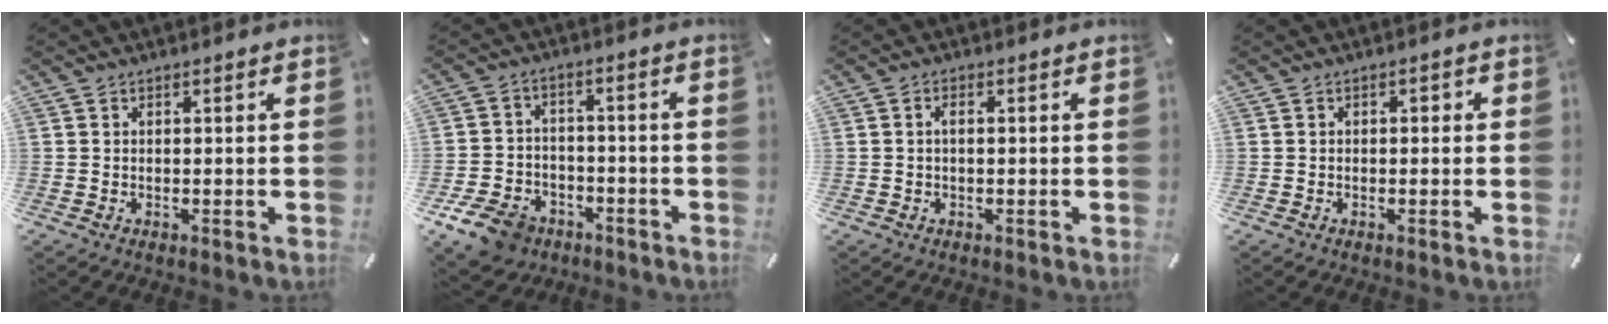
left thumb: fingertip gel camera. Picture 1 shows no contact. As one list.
[{"total": 9.9, "force": [-6.3, 6.7, 3.6], "torque": [-0.081, 0.044, -0.116]}, {"total": 1.4, "force": [0.0, 0.6, 1.3], "torque": [-0.025, 0.002, -0.002]}, {"total": 1.0, "force": [-0.4, 0.7, 0.6], "torque": [-0.013, 0.004, -0.011]}]